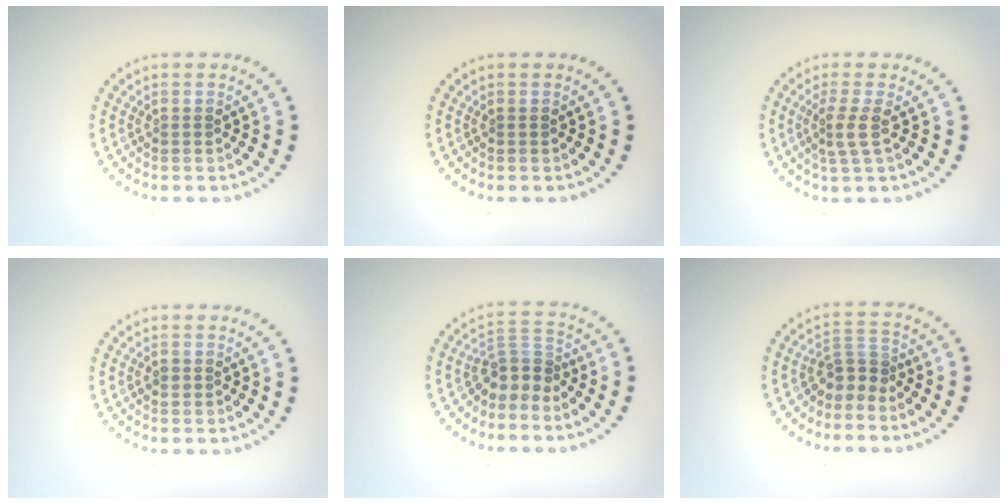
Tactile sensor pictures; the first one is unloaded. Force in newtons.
{"total": 0.0}
{"total": 2.2, "press": 1.7, "slide": 1.4}
{"total": 1.0, "press": 1.0, "slide": 0.1}
{"total": 2.9, "press": 2.2, "slide": 1.9}
{"total": 2.5, "press": 1.7, "slide": 1.8}